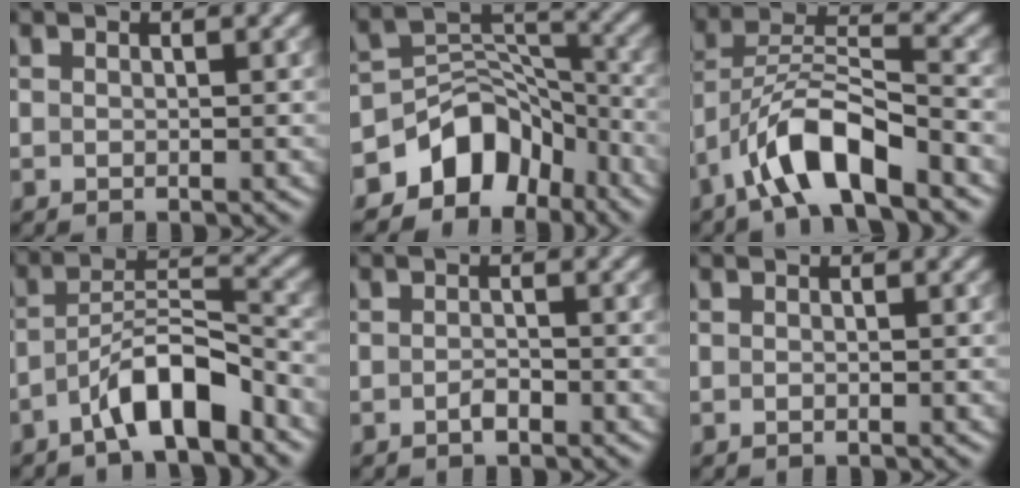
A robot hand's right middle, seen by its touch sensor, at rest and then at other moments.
{"total": 7.0, "force": [-4.9, 4.5, 2.3], "torque": [-0.011, -0.001, -0.089]}
{"total": 7.0, "force": [-4.4, 1.9, 5.1], "torque": [-0.093, 0.012, -0.084]}
{"total": 6.0, "force": [-3.6, 1.7, 4.4], "torque": [-0.076, 0.013, -0.065]}
{"total": 1.0, "force": [-0.6, 0.4, 0.7], "torque": [-0.015, 0.001, -0.011]}
{"total": 0.0}